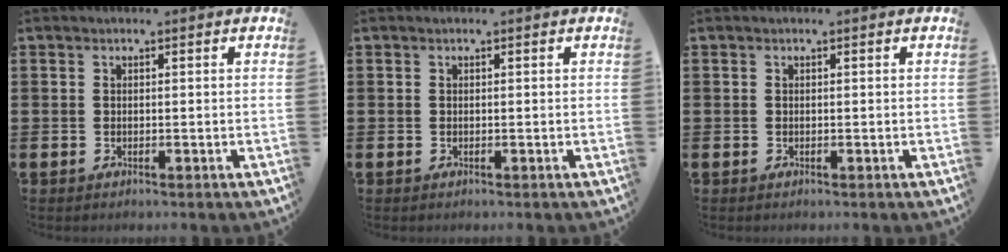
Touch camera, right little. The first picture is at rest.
{"total": 0.0}
{"total": 0.0}